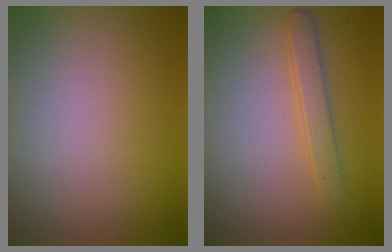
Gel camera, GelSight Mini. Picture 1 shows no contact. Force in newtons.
{"total": 2.0, "press": 2.0, "slide": 0.0}